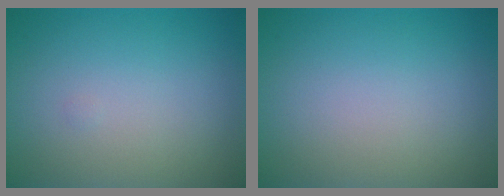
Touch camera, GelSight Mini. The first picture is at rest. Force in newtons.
{"total": 0.0}